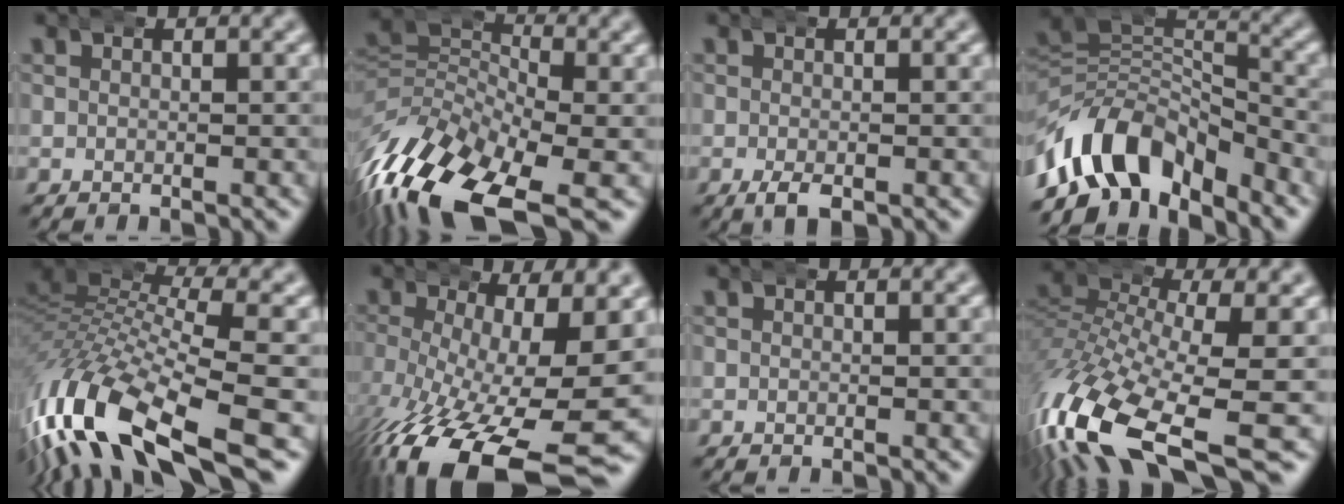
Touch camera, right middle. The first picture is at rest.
{"total": 12.0, "force": [-5.2, 7.5, 7.7], "torque": [-0.176, -0.054, -0.069]}
{"total": 2.2, "force": [-1.2, 0.9, 1.5], "torque": [-0.031, -0.014, -0.013]}
{"total": 11.7, "force": [-4.3, 8.5, 6.7], "torque": [-0.145, -0.044, -0.064]}
{"total": 11.0, "force": [-3.8, 5.8, 8.6], "torque": [-0.199, -0.036, -0.051]}
{"total": 11.6, "force": [-4.6, 5.0, 9.4], "torque": [-0.179, -0.056, -0.046]}
{"total": 0.0}
{"total": 10.4, "force": [-4.8, 4.9, 7.8], "torque": [-0.196, -0.057, -0.055]}